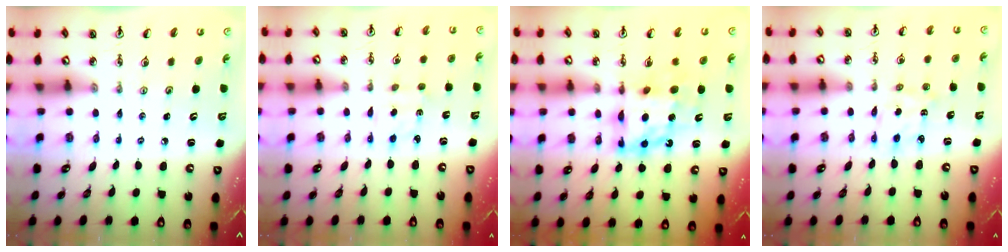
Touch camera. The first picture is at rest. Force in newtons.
{"total": 1.6, "press": 1.5, "slide": 0.6}
{"total": 11.4, "press": 11.4, "slide": 1.1}
{"total": 2.9, "press": 2.9, "slide": 0.4}